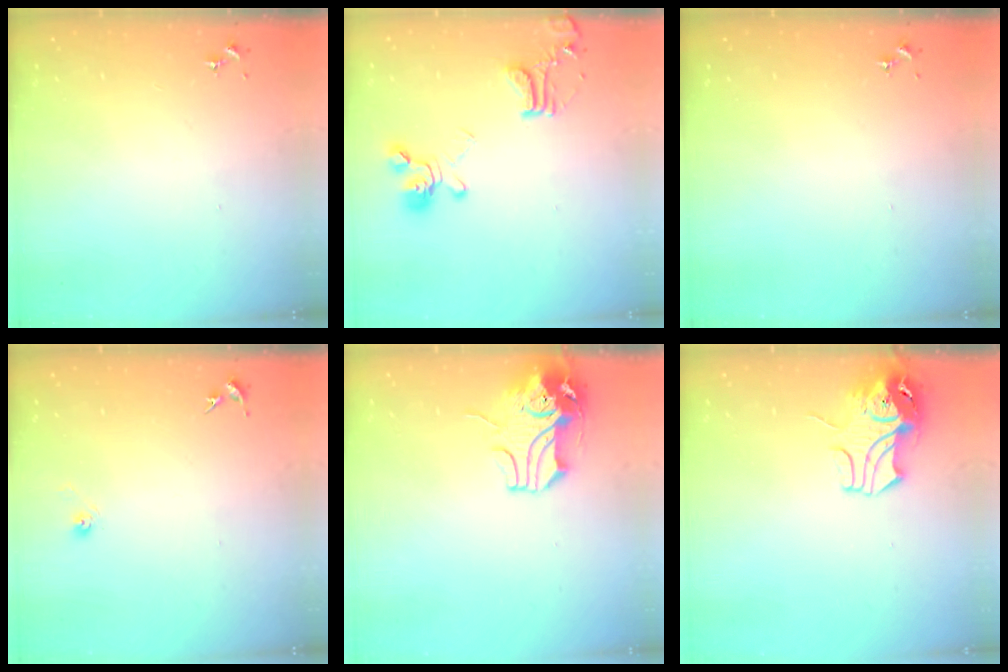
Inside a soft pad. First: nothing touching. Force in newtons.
{"total": 17.3, "press": 17.2, "slide": 1.8}
{"total": 0.0}
{"total": 3.2, "press": 2.6, "slide": 1.8}
{"total": 10.6, "press": 10.5, "slide": 1.9}
{"total": 9.1, "press": 9.0, "slide": 1.4}